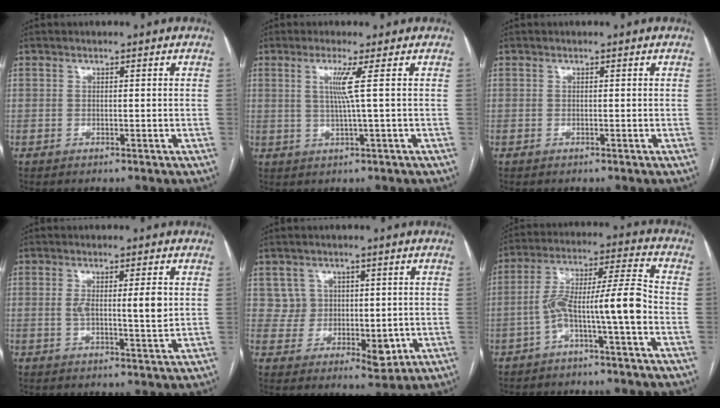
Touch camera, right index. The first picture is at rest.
{"total": 3.8, "force": [0.8, -1.3, 3.4], "torque": [-0.069, -0.003, 0.019]}
{"total": 0.0}
{"total": 5.4, "force": [0.7, 0.9, 5.3], "torque": [-0.087, -0.002, 0.011]}
{"total": 6.4, "force": [1.4, 5.8, 2.3], "torque": [-0.031, 0.008, 0.040]}
{"total": 10.3, "force": [-3.6, 0.0, 9.6], "torque": [-0.170, 0.038, -0.063]}